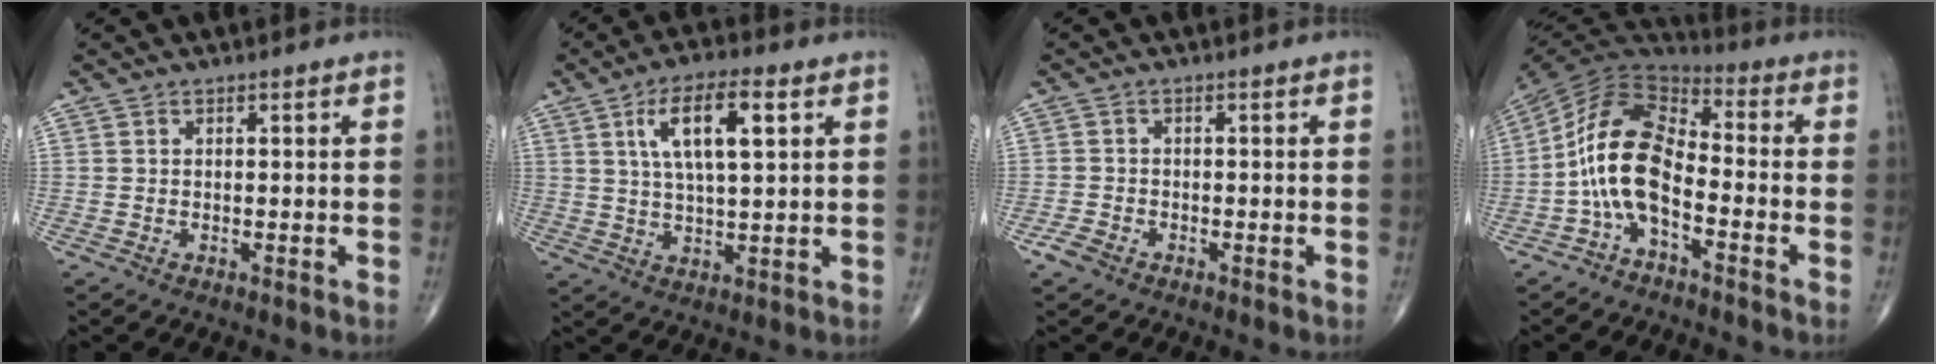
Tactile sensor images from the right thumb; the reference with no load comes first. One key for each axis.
{"total": 10.6, "fx": 3.7, "fy": 3.5, "fz": 9.3, "tx": -0.161, "ty": -0.002, "tz": 0.069}
{"total": 2.4, "fx": -1.5, "fy": 1.4, "fz": 1.2, "tx": -0.027, "ty": 0.000, "tz": -0.030}
{"total": 13.5, "fx": -3.9, "fy": 6.8, "fz": 11.0, "tx": -0.212, "ty": 0.060, "tz": -0.084}